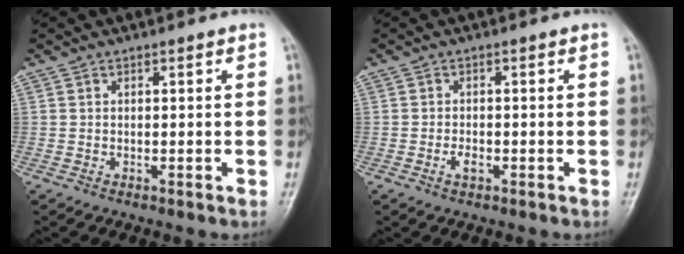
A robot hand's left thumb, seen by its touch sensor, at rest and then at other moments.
{"total": 1.8, "force": [-0.7, 1.0, 1.3], "torque": [-0.023, 0.000, -0.014]}